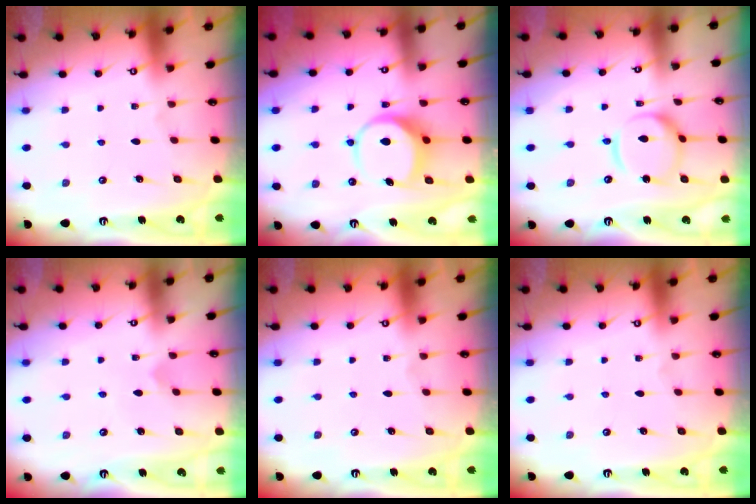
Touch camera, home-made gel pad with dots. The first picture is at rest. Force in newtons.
{"total": 8.0, "press": 7.9, "slide": 1.0}
{"total": 12.3, "press": 12.2, "slide": 1.2}
{"total": 2.6, "press": 2.6, "slide": 0.1}
{"total": 0.0}
{"total": 0.0}